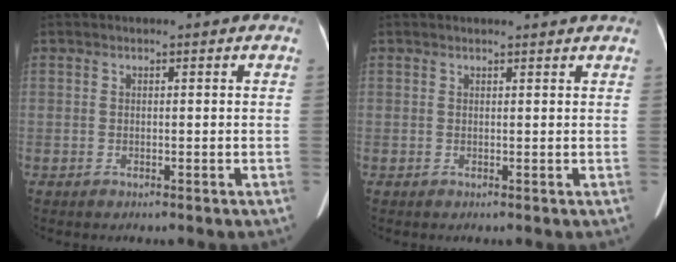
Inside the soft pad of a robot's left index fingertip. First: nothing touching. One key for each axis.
{"total": 3.5, "fx": 3.4, "fy": 0.3, "fz": 0.9, "tx": -0.013, "ty": 0.017, "tz": 0.036}